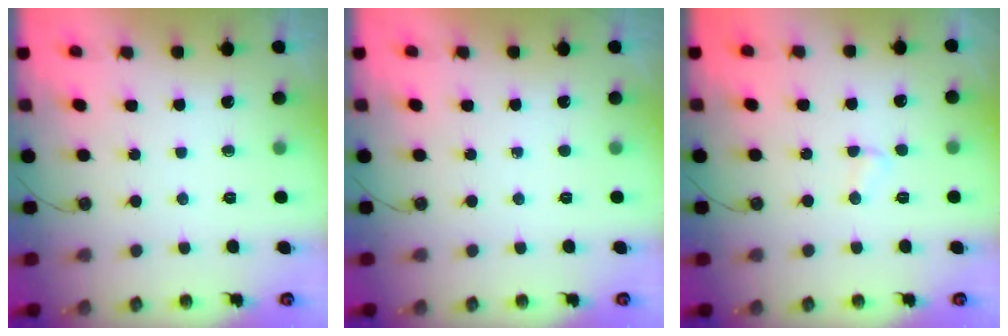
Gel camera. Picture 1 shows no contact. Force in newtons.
{"total": 0.0}
{"total": 2.6, "press": 2.6, "slide": 0.2}